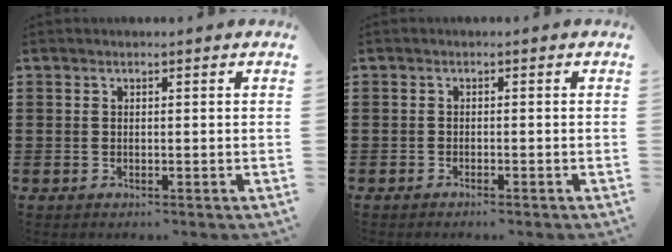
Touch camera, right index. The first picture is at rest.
{"total": 0.8, "force": [-0.7, -0.1, 0.2], "torque": [-0.006, -0.003, -0.014]}